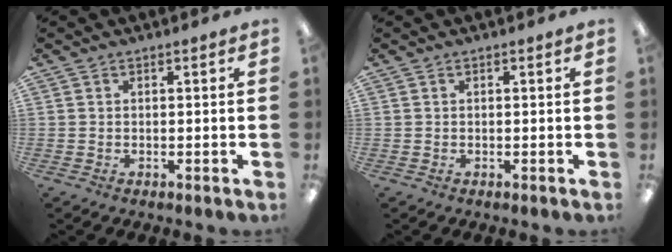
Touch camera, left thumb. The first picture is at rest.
{"total": 0.0}